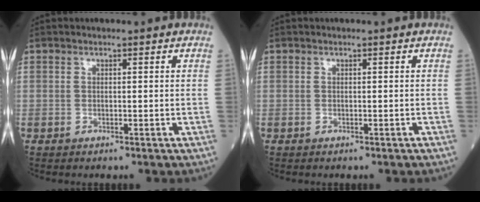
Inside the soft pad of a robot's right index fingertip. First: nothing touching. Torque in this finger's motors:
{"motor_torque": [0.00, 0.00, 0.00, 0.01]}